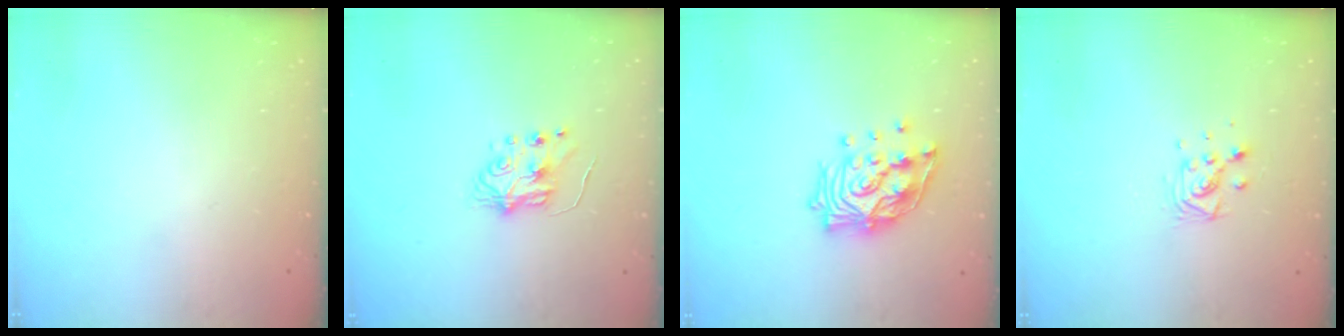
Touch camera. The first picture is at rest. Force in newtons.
{"total": 5.2, "press": 5.1, "slide": 0.7}
{"total": 14.1, "press": 14.0, "slide": 1.4}
{"total": 7.7, "press": 7.3, "slide": 2.4}